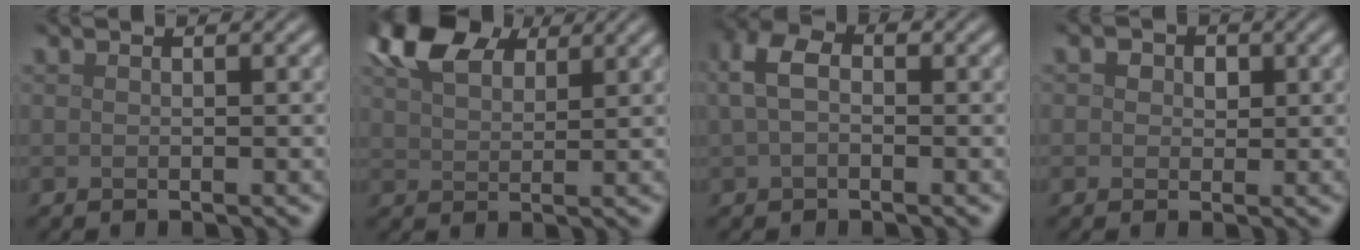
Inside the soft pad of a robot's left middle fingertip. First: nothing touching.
{"total": 7.8, "force": [5.0, 3.9, 4.6], "torque": [-0.101, 0.023, 0.084]}
{"total": 3.3, "force": [0.7, 2.3, 2.4], "torque": [-0.054, 0.009, 0.005]}
{"total": 2.2, "force": [0.8, 1.7, 1.0], "torque": [-0.011, 0.002, -0.004]}